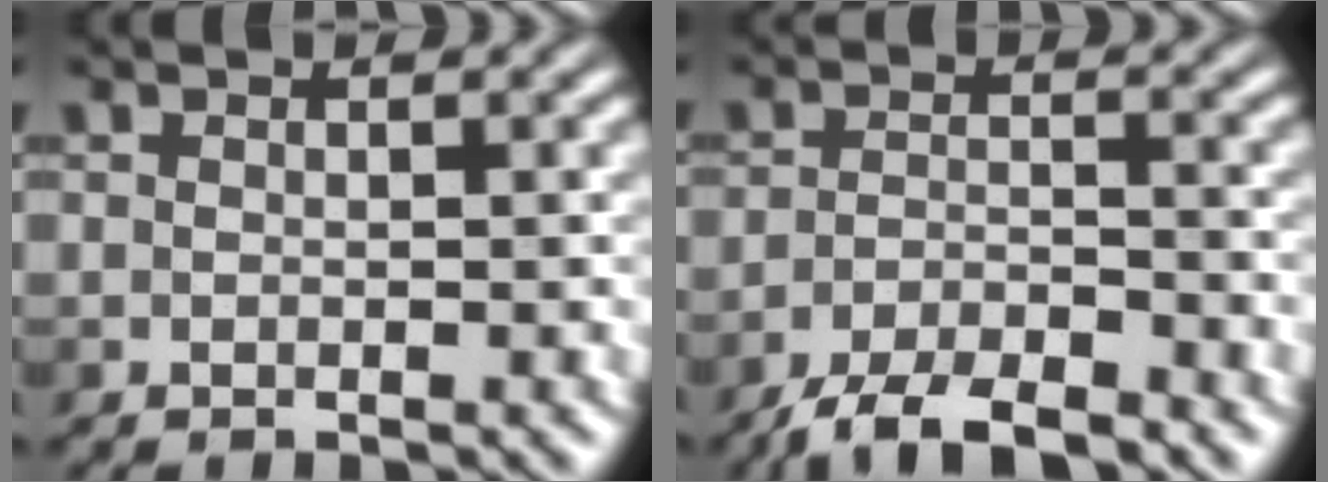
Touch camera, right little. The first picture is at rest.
{"total": 5.2, "force": [-4.7, 0.5, 2.1], "torque": [-0.046, -0.003, -0.092]}